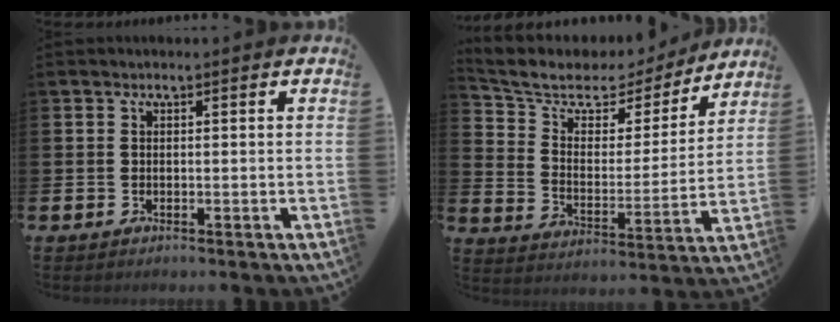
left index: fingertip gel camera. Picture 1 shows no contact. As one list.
[{"total": 7.4, "force": [6.3, 3.5, 1.9], "torque": [-0.083, -0.040, 0.106]}]